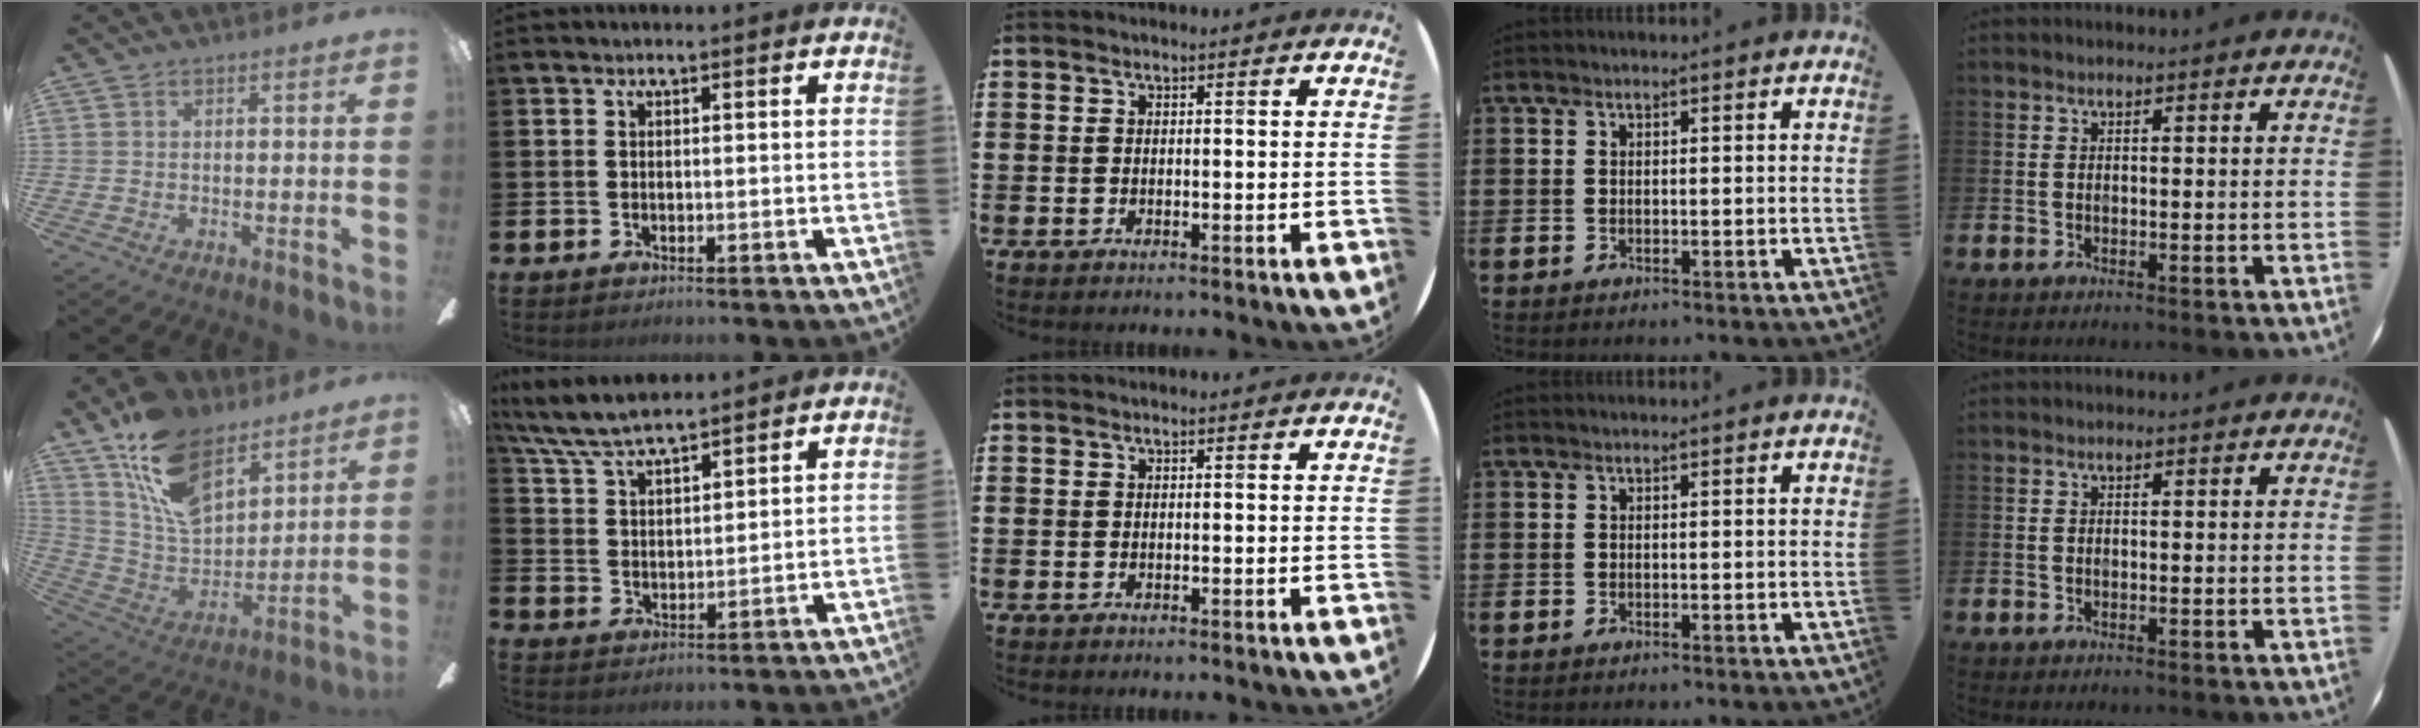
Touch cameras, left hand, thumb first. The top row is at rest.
{"thumb": {"total": 17.6, "force": [11.0, 9.6, 9.9], "torque": [-0.203, -0.049, 0.208]}, "index": {"total": 7.0, "force": [6.6, 1.0, 2.0], "torque": [-0.068, -0.025, 0.122]}}